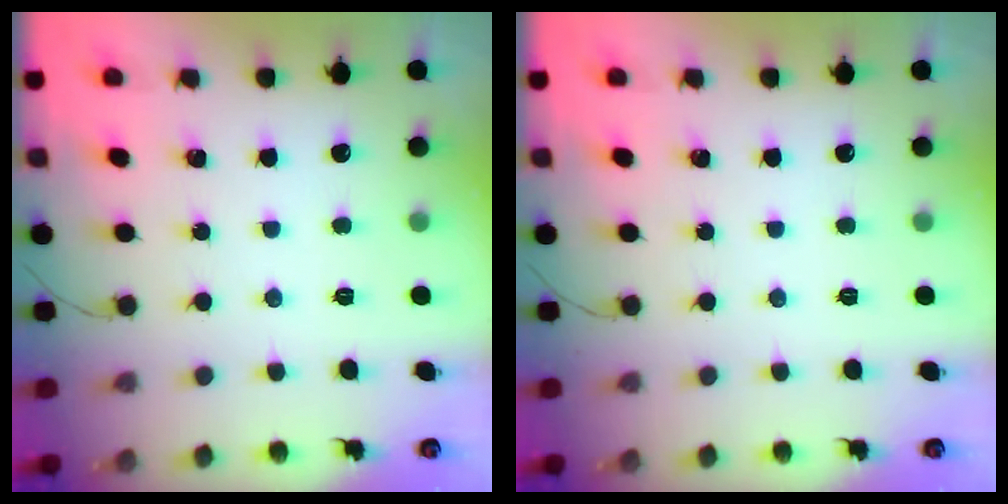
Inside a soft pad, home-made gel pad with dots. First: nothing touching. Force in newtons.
{"total": 0.0}